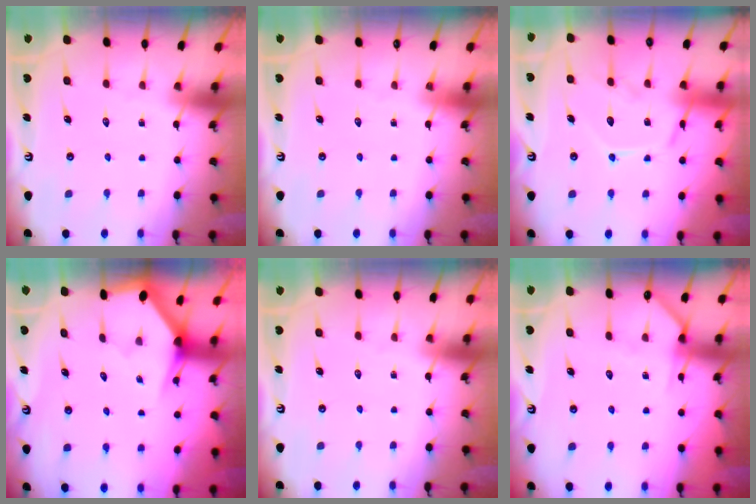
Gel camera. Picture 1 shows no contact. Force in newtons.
{"total": 0.0}
{"total": 13.1, "press": 13.0, "slide": 1.0}
{"total": 3.1, "press": 3.1, "slide": 0.0}
{"total": 0.0}
{"total": 6.0, "press": 5.9, "slide": 0.7}